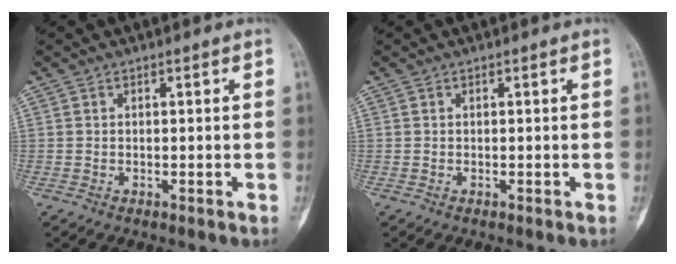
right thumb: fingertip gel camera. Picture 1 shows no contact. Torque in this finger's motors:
{"motor_torque": [0.16, -0.06, 0.13, 0.02, 0.03]}